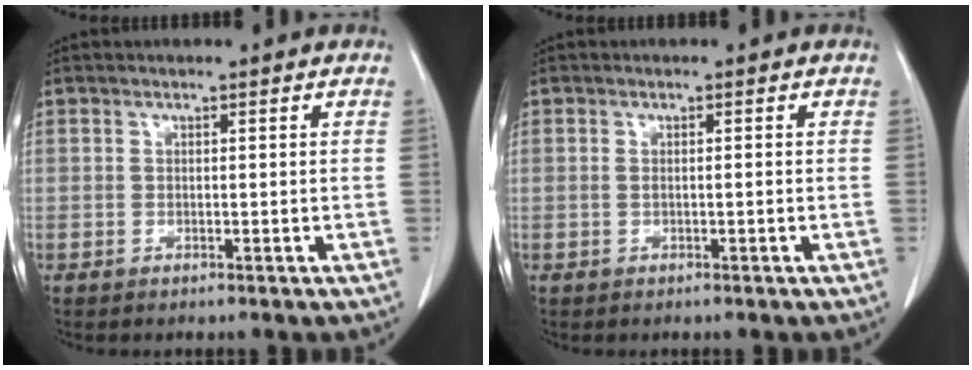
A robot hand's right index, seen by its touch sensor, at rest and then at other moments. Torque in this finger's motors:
{"motor_torque": [-0.04, -0.01, -0.03, -0.01]}